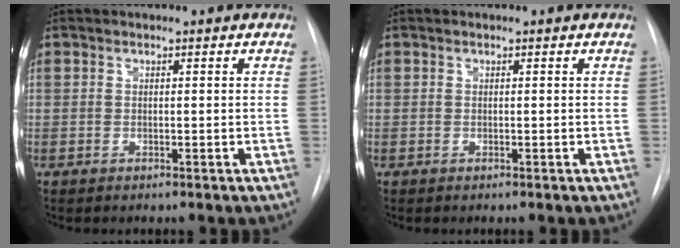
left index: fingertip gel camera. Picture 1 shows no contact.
{"total": 0.0}